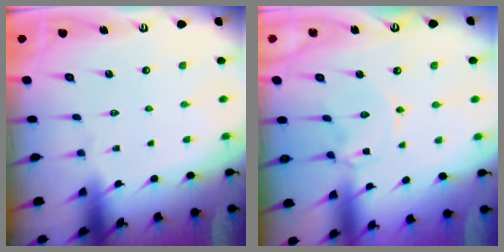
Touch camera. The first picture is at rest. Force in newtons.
{"total": 0.6, "press": 0.5, "slide": 0.2}